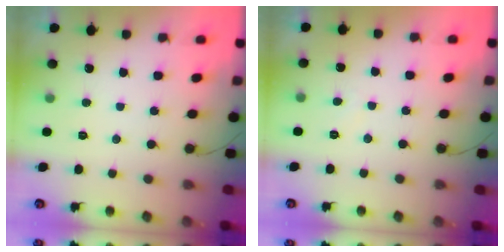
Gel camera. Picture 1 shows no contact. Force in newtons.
{"total": 1.6, "press": 1.6, "slide": 0.4}